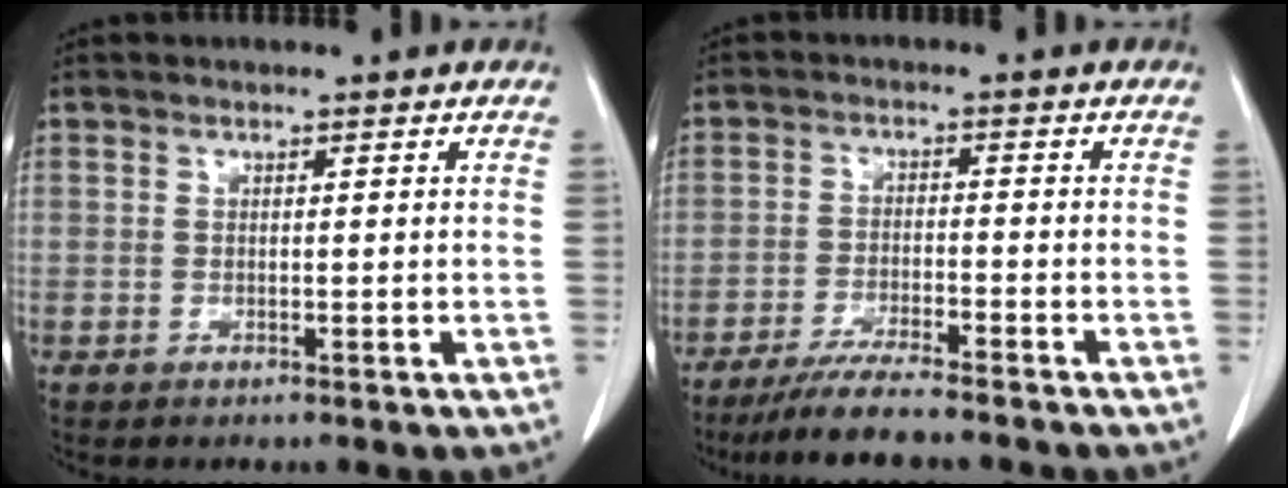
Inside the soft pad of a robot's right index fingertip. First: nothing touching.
{"total": 8.1, "force": [-6.9, -0.1, 4.2], "torque": [-0.067, -0.023, -0.117]}